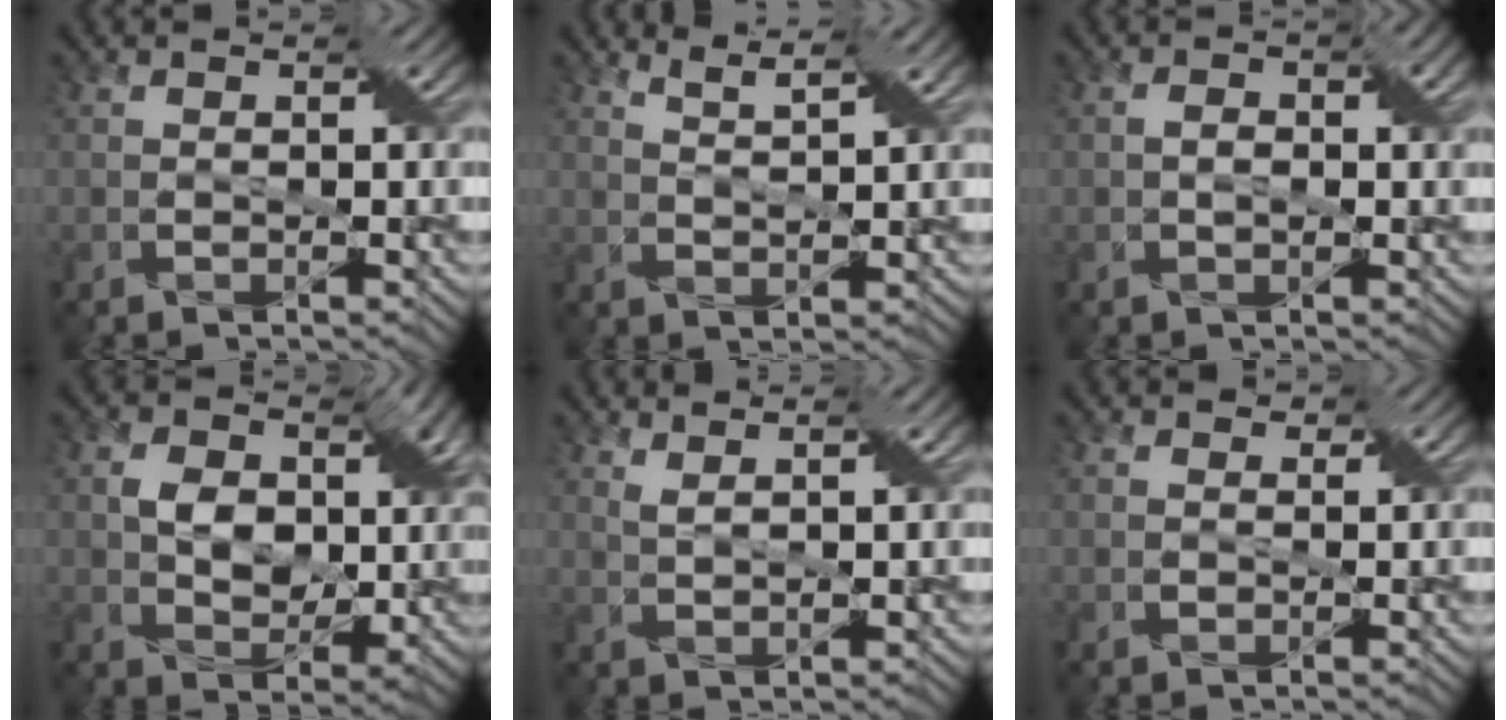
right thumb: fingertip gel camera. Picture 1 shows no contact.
{"total": 3.8, "force": [2.9, 0.4, 2.4], "torque": [-0.042, 0.002, 0.056]}
{"total": 3.6, "force": [0.2, 2.1, 2.9], "torque": [-0.051, 0.001, 0.004]}
{"total": 7.8, "force": [1.9, 5.7, 5.1], "torque": [-0.094, 0.000, 0.028]}
{"total": 2.6, "force": [1.9, 0.5, 1.7], "torque": [-0.032, 0.000, 0.036]}
{"total": 1.2, "force": [0.7, 1.0, 0.2], "torque": [-0.009, 0.001, 0.010]}